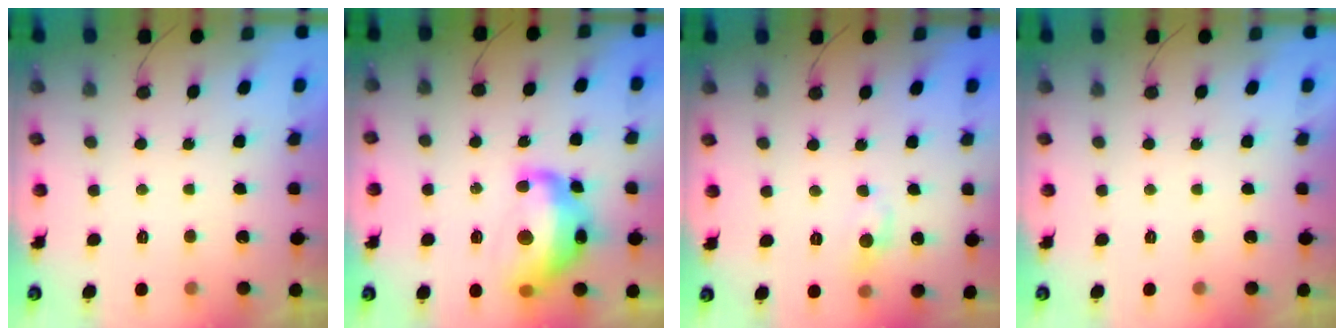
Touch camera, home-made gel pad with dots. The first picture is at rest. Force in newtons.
{"total": 15.6, "press": 15.6, "slide": 0.9}
{"total": 4.8, "press": 4.8, "slide": 0.6}
{"total": 0.0}